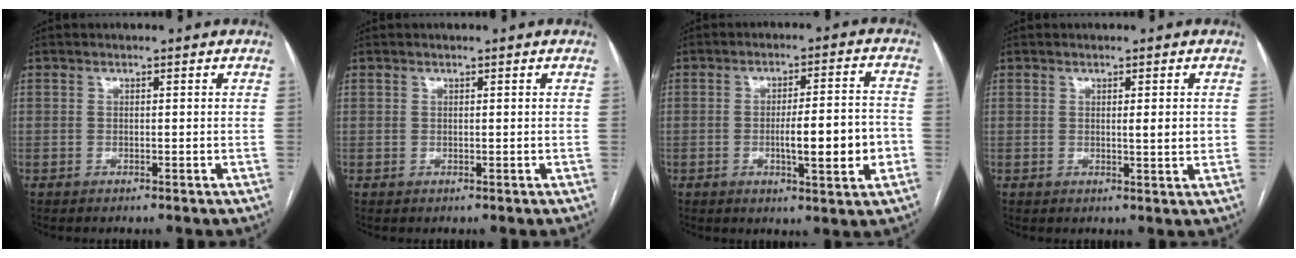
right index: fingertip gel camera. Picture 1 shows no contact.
{"total": 0.0}
{"total": 9.8, "force": [-2.5, 1.2, 9.4], "torque": [-0.143, 0.007, -0.033]}
{"total": 2.5, "force": [0.4, 0.3, 2.5], "torque": [-0.037, -0.003, 0.006]}